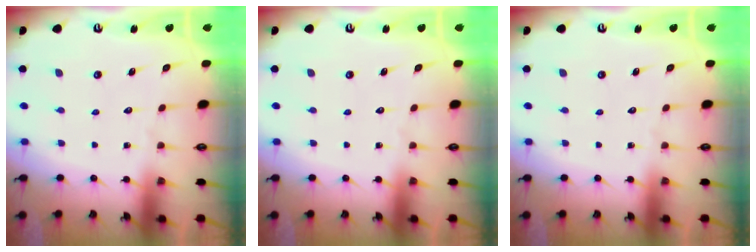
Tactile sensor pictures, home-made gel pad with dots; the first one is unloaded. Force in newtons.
{"total": 0.0}
{"total": 0.0}